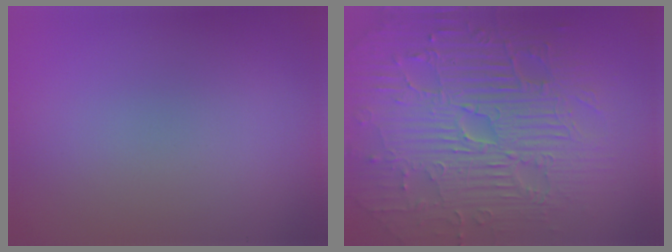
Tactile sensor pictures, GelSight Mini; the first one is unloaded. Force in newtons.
{"total": 11.3, "press": 7.2, "slide": 8.7}